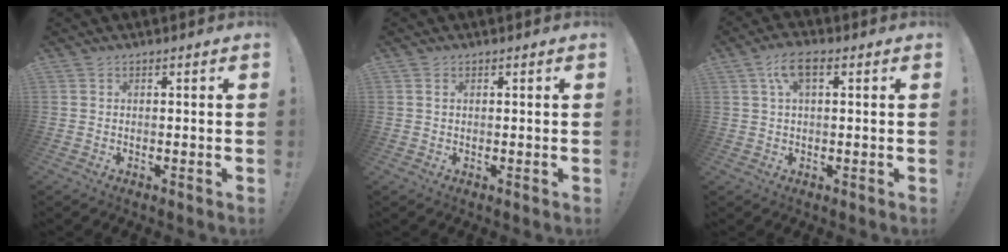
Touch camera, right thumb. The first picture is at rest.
{"total": 0.8, "force": [0.4, 0.6, 0.5], "torque": [-0.009, 0.001, 0.006]}
{"total": 5.9, "force": [2.0, 2.5, 5.0], "torque": [-0.096, 0.008, 0.037]}